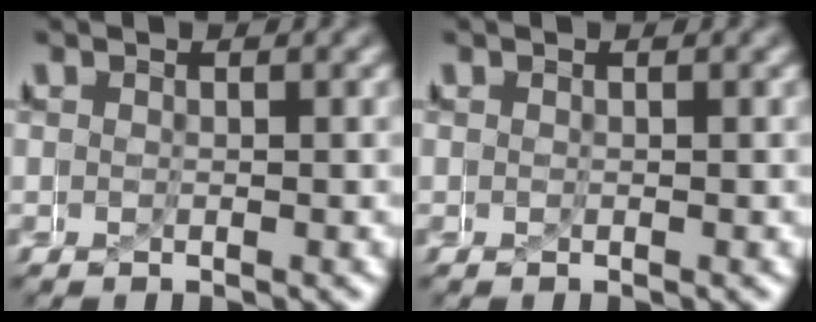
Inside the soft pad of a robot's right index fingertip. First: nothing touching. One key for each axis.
{"total": 0.0}